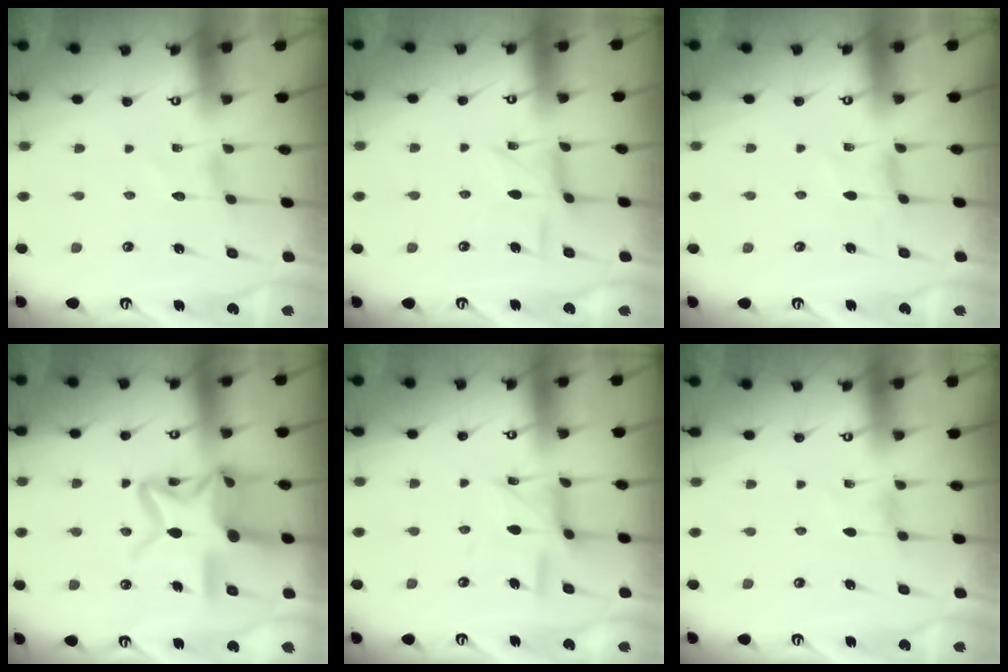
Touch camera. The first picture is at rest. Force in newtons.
{"total": 4.9, "press": 4.9, "slide": 0.4}
{"total": 1.4, "press": 1.4, "slide": 0.3}
{"total": 17.6, "press": 17.6, "slide": 1.3}
{"total": 10.9, "press": 10.8, "slide": 0.9}
{"total": 1.1, "press": 1.0, "slide": 0.3}